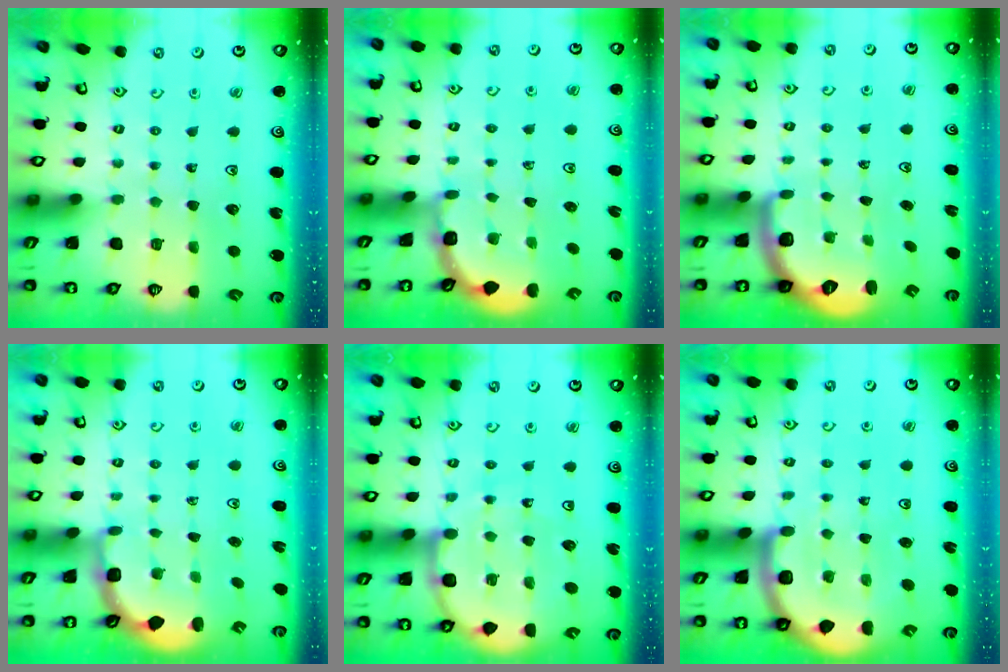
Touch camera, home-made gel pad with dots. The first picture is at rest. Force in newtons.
{"total": 1.5, "press": 1.5, "slide": 0.2}
{"total": 2.0, "press": 1.6, "slide": 1.2}
{"total": 2.7, "press": 2.0, "slide": 1.7}
{"total": 9.3, "press": 9.3, "slide": 1.1}
{"total": 5.6, "press": 5.6, "slide": 0.8}